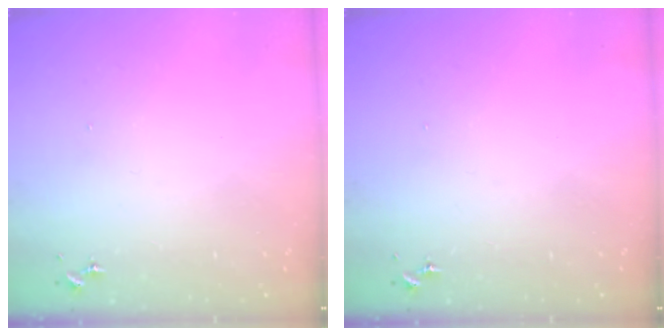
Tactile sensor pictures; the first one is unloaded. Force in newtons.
{"total": 0.0}